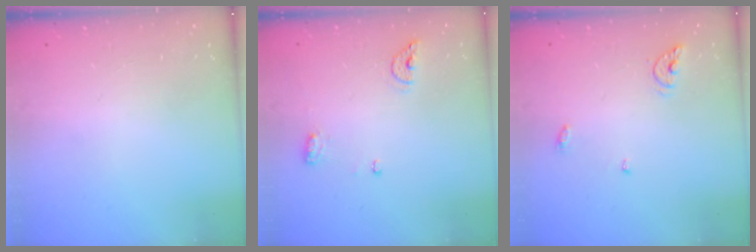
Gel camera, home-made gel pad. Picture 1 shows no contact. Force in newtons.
{"total": 6.6, "press": 6.5, "slide": 1.0}
{"total": 5.8, "press": 5.8, "slide": 0.4}